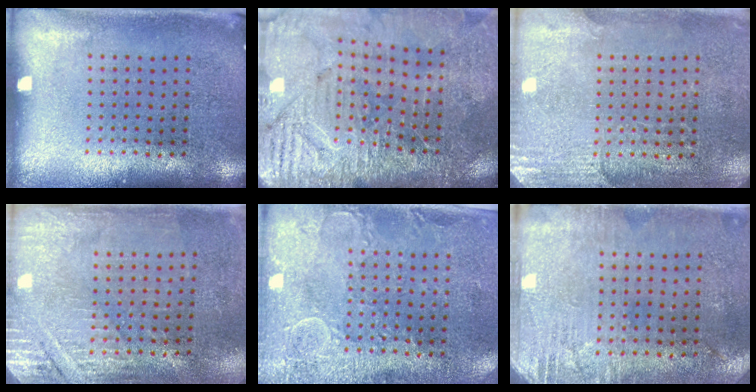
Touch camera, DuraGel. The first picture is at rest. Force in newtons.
{"total": 3.6, "press": 3.6, "slide": 0.5}
{"total": 2.8, "press": 2.6, "slide": 1.0}
{"total": 2.9, "press": 2.7, "slide": 1.1}
{"total": 2.7, "press": 2.4, "slide": 1.2}
{"total": 2.8, "press": 2.4, "slide": 1.5}